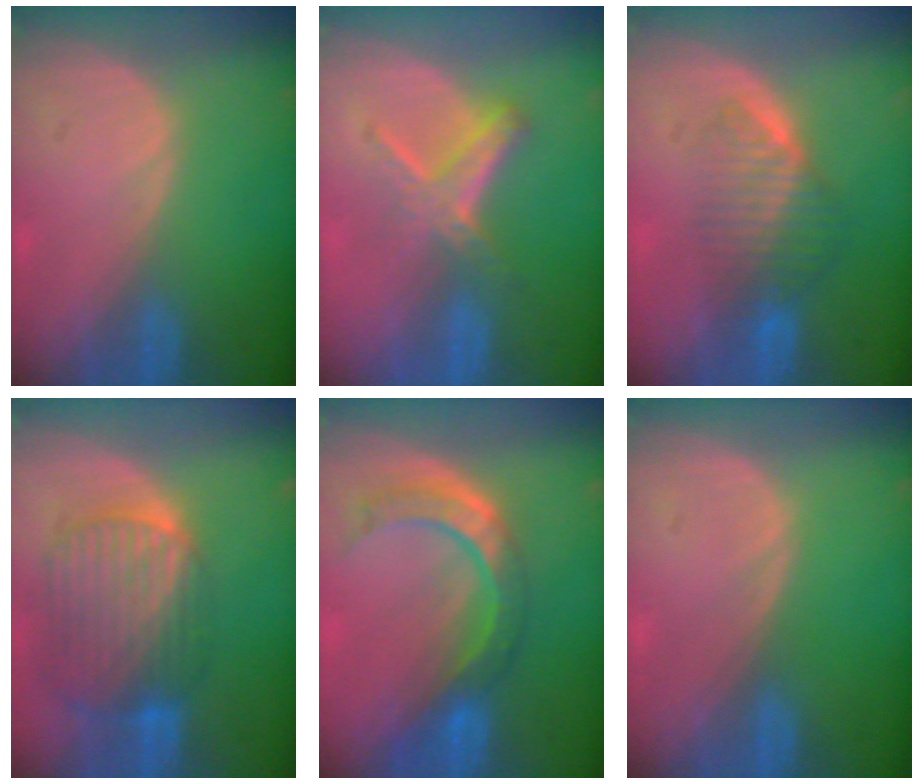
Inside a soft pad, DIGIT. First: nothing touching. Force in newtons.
{"total": 6.1, "press": 5.2, "slide": 3.2}
{"total": 6.5, "press": 5.8, "slide": 2.9}
{"total": 10.3, "press": 8.7, "slide": 5.6}
{"total": 8.0, "press": 7.2, "slide": 3.6}
{"total": 0.0}